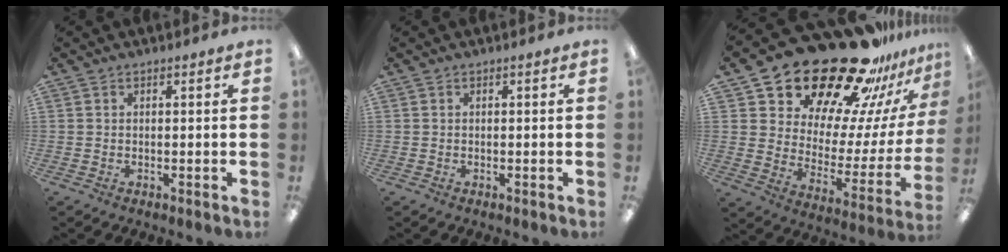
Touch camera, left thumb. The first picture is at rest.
{"total": 0.0}
{"total": 27.7, "force": [22.5, 10.7, 12.1], "torque": [-0.175, -0.170, 0.397]}